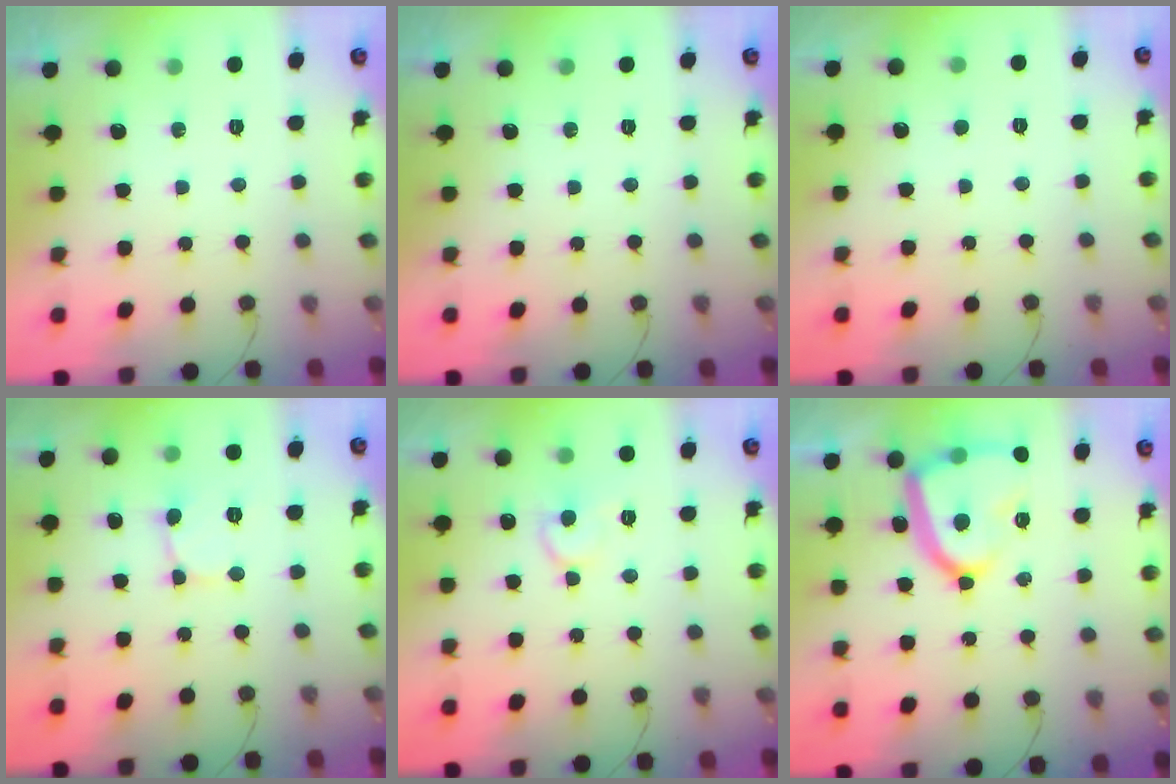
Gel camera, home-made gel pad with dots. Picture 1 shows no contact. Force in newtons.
{"total": 0.0}
{"total": 2.5, "press": 2.5, "slide": 0.3}
{"total": 2.4, "press": 2.4, "slide": 0.1}
{"total": 8.7, "press": 8.7, "slide": 0.8}
{"total": 17.6, "press": 17.5, "slide": 1.4}